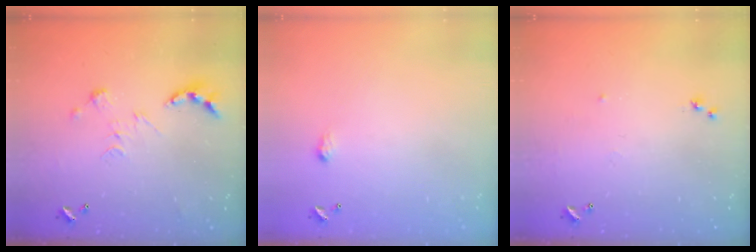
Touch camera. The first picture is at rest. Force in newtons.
{"total": 1.3, "press": 1.3, "slide": 0.2}
{"total": 5.7, "press": 5.6, "slide": 0.8}